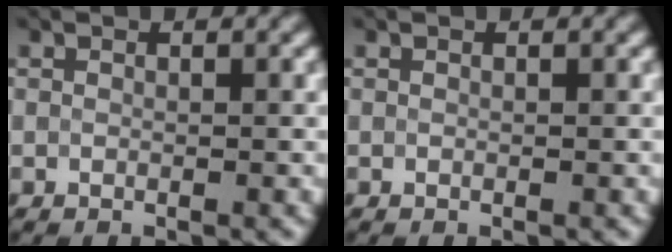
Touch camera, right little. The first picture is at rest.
{"total": 0.0}